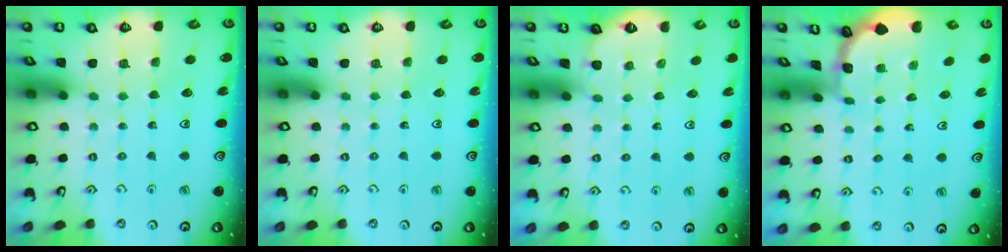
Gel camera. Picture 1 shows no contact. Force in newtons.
{"total": 0.0}
{"total": 1.8, "press": 1.8, "slide": 0.2}
{"total": 0.8, "press": 0.8, "slide": 0.2}